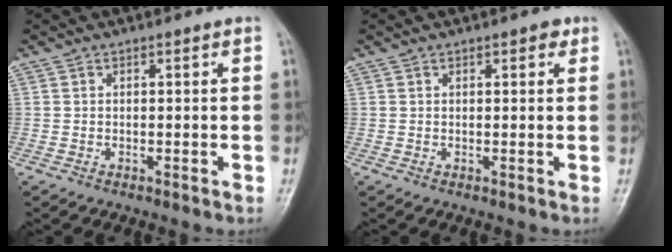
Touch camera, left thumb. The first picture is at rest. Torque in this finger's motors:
{"motor_torque": [-0.10, -0.01, -0.07, 0.23, 0.02]}